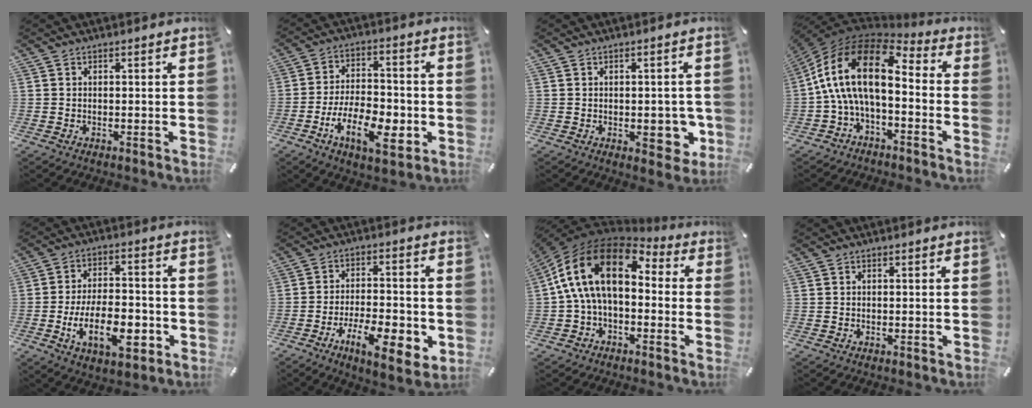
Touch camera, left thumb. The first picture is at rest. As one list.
[{"total": 15.5, "force": [-6.0, 7.7, 12.1], "torque": [-0.212, 0.013, -0.100]}, {"total": 7.3, "force": [-1.4, 3.7, 6.1], "torque": [-0.062, -0.003, -0.020]}, {"total": 16.8, "force": [0.6, 8.4, 14.5], "torque": [-0.312, -0.008, 0.005]}, {"total": 15.0, "force": [-5.2, 7.9, 11.7], "torque": [-0.208, 0.009, -0.088]}, {"total": 13.8, "force": [-5.8, 5.5, 11.3], "torque": [-0.165, 0.018, -0.088]}, {"total": 16.8, "force": [2.3, 10.0, 13.3], "torque": [-0.274, 0.008, 0.033]}, {"total": 0.0}]